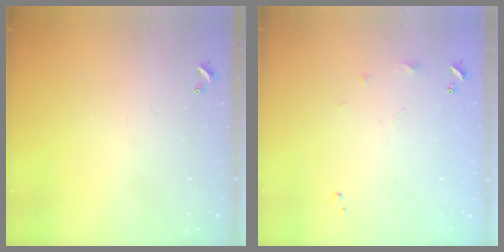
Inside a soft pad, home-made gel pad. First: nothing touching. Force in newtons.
{"total": 5.9, "press": 5.9, "slide": 0.8}